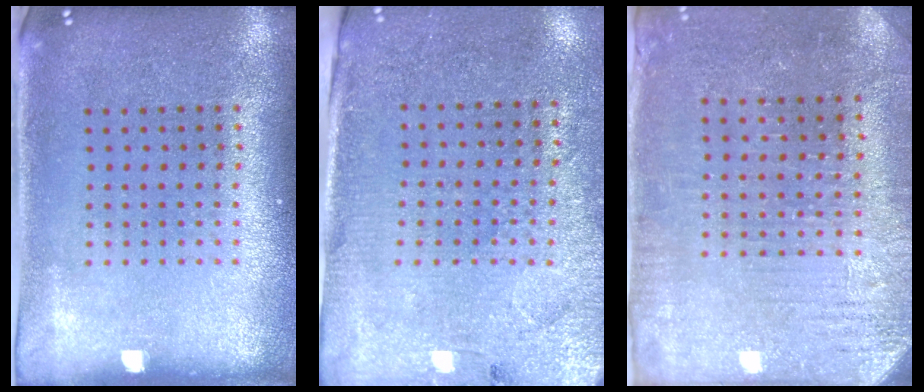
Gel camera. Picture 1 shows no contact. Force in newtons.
{"total": 2.8, "press": 2.6, "slide": 1.1}
{"total": 2.9, "press": 2.8, "slide": 0.7}